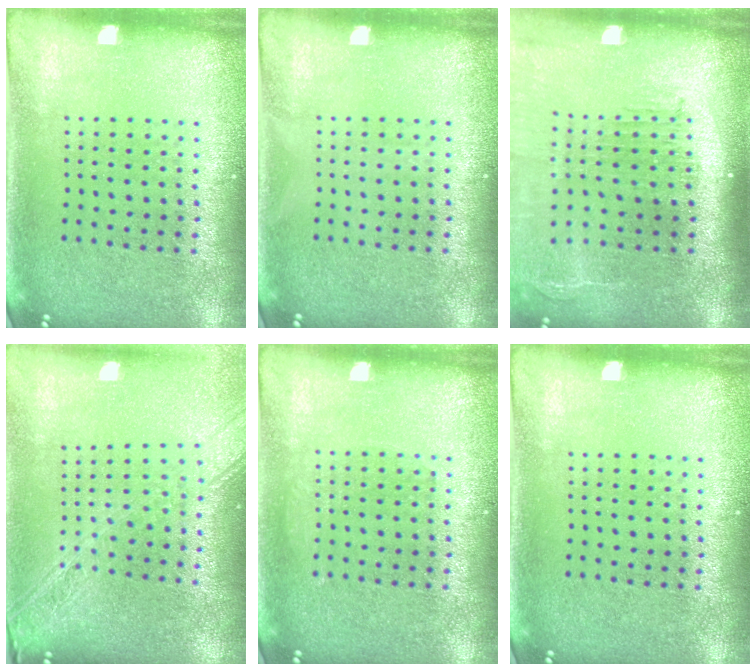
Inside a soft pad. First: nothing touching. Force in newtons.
{"total": 0.0}
{"total": 2.3, "press": 1.9, "slide": 1.3}
{"total": 2.1, "press": 1.8, "slide": 1.1}
{"total": 0.9, "press": 0.9, "slide": 0.2}
{"total": 0.0}